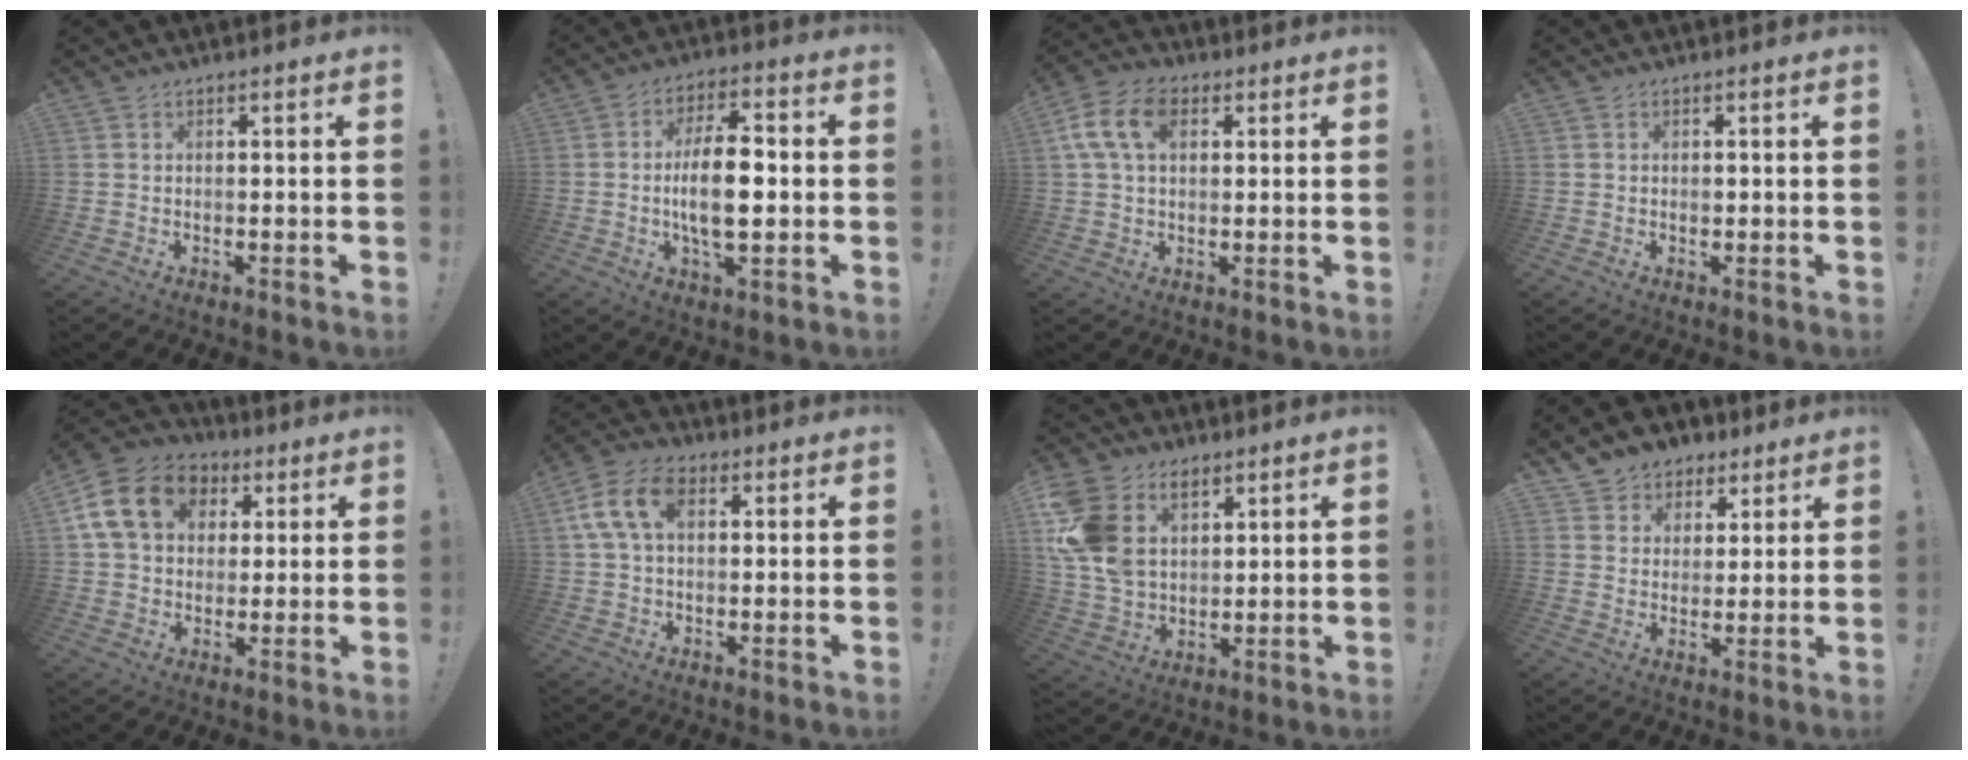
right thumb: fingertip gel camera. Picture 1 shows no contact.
{"total": 12.6, "force": [-1.2, 5.3, 11.3], "torque": [-0.208, 0.001, -0.030]}
{"total": 11.8, "force": [3.7, 7.4, 8.4], "torque": [-0.159, 0.007, 0.071]}
{"total": 0.6, "force": [-0.4, 0.3, 0.3], "torque": [-0.010, 0.006, -0.006]}
{"total": 17.8, "force": [5.5, 13.8, 9.8], "torque": [-0.148, -0.005, 0.108]}
{"total": 11.8, "force": [3.5, 7.3, 8.6], "torque": [-0.167, 0.005, 0.065]}
{"total": 16.5, "force": [6.7, 12.1, 9.0], "torque": [-0.182, -0.035, 0.131]}
{"total": 7.2, "force": [3.9, 6.0, 1.0], "torque": [-0.015, -0.024, 0.081]}